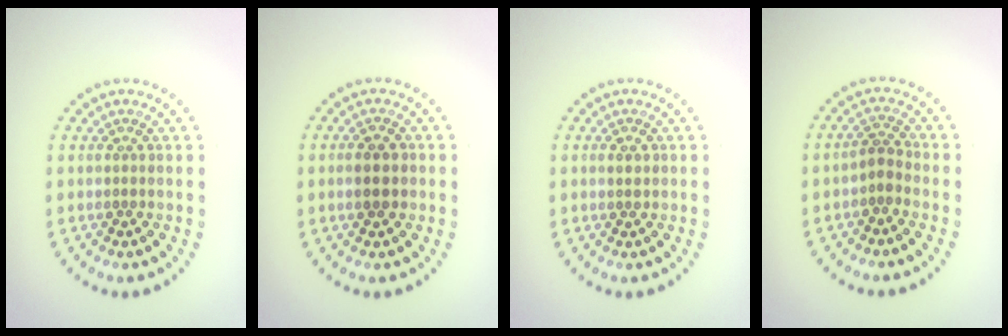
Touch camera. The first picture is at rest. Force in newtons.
{"total": 2.1, "press": 2.1, "slide": 0.1}
{"total": 1.0, "press": 0.9, "slide": 0.4}
{"total": 1.6, "press": 1.3, "slide": 0.9}